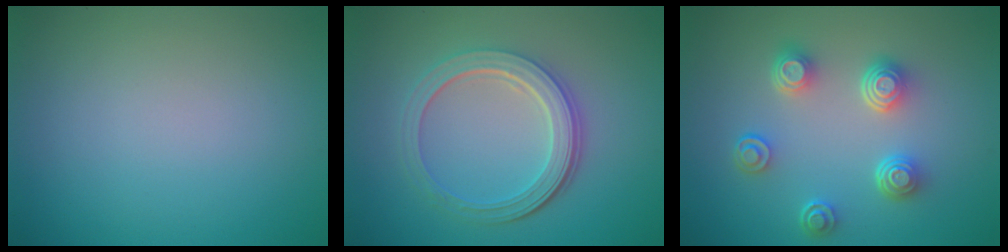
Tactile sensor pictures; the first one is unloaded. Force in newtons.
{"total": 4.9, "press": 3.7, "slide": 3.2}
{"total": 4.2, "press": 3.2, "slide": 2.7}